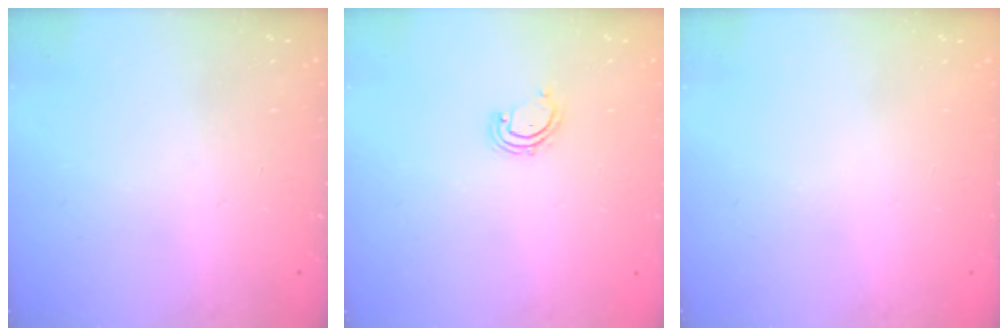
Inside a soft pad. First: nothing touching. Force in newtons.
{"total": 2.6, "press": 2.6, "slide": 0.3}
{"total": 0.0}